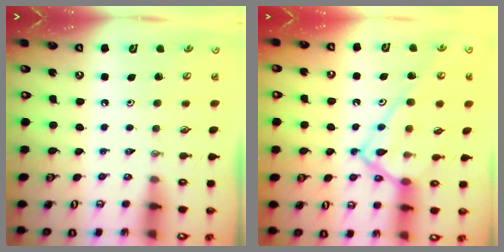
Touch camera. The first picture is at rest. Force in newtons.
{"total": 16.4, "press": 16.4, "slide": 1.0}